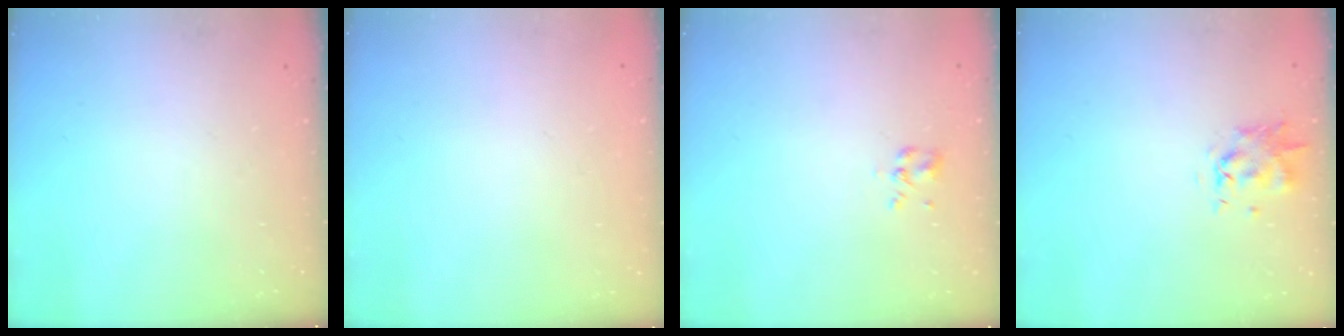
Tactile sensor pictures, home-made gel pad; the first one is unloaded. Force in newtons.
{"total": 1.8, "press": 1.8, "slide": 0.2}
{"total": 1.9, "press": 1.8, "slide": 0.8}
{"total": 1.0, "press": 0.9, "slide": 0.3}